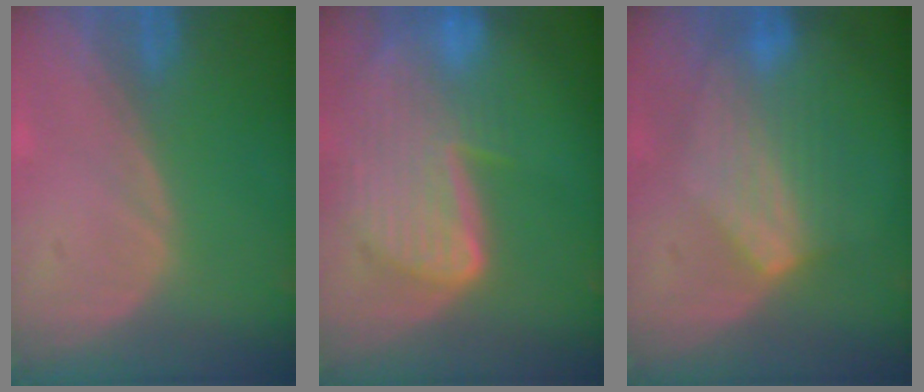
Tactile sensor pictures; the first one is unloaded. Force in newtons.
{"total": 9.8, "press": 8.3, "slide": 5.3}
{"total": 7.0, "press": 6.5, "slide": 2.4}